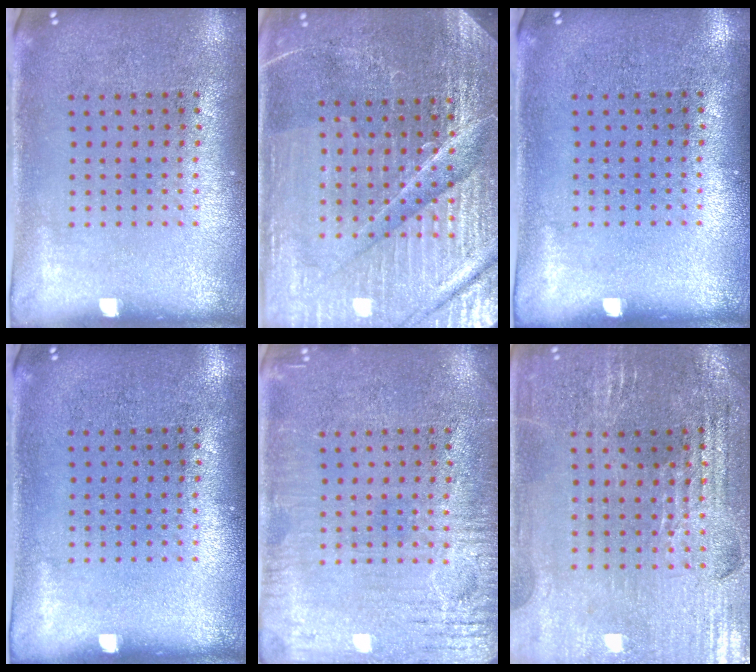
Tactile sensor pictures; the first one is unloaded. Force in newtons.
{"total": 5.5, "press": 5.1, "slide": 2.1}
{"total": 0.0}
{"total": 0.0}
{"total": 3.6, "press": 3.6, "slide": 0.4}
{"total": 2.9, "press": 2.9, "slide": 0.5}